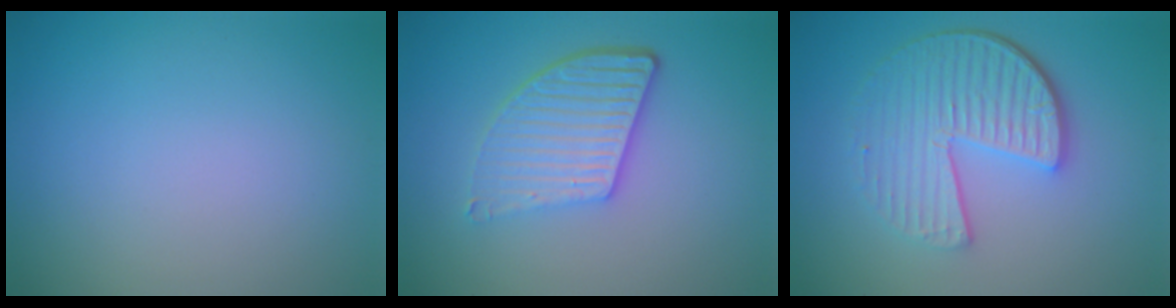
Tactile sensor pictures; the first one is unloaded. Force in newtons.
{"total": 5.0, "press": 3.7, "slide": 3.4}
{"total": 5.9, "press": 4.3, "slide": 4.1}